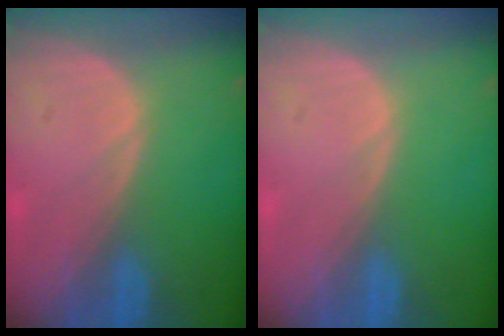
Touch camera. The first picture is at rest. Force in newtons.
{"total": 0.0}